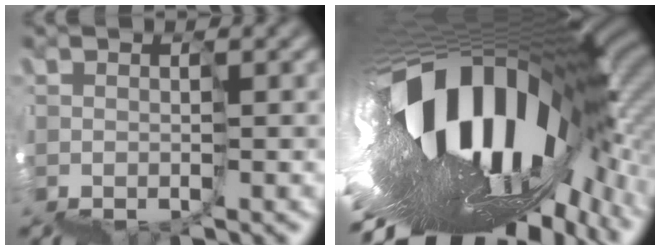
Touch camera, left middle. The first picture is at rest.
{"total": 16.9, "force": [1.8, 6.2, 15.6], "torque": [-0.260, 0.015, 0.022]}